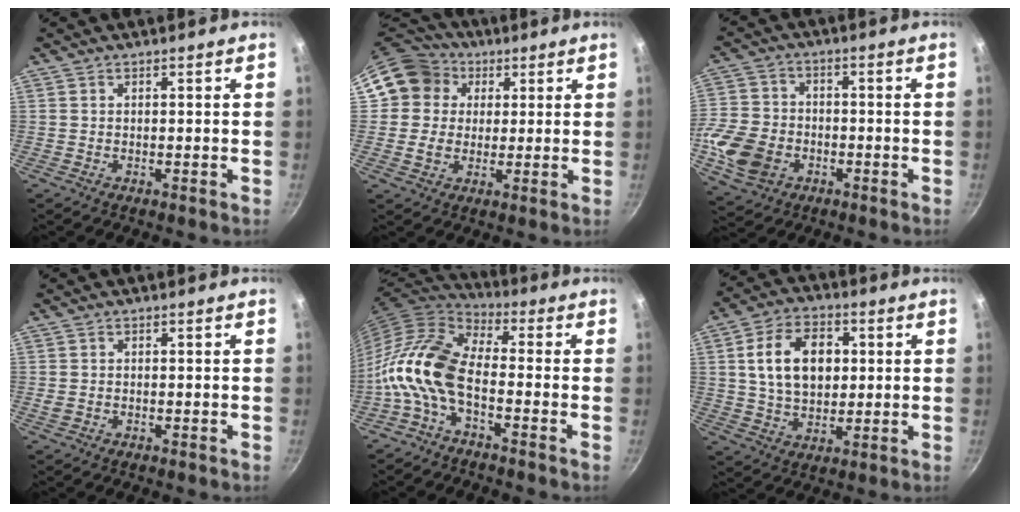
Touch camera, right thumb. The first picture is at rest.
{"total": 11.0, "force": [3.4, 10.0, 3.4], "torque": [-0.032, 0.010, 0.046]}
{"total": 13.2, "force": [-4.2, 10.0, 7.4], "torque": [-0.142, 0.021, -0.083]}
{"total": 1.1, "force": [-0.3, 0.8, 0.7], "torque": [-0.016, 0.002, -0.003]}
{"total": 12.9, "force": [-3.8, 6.5, 10.5], "torque": [-0.207, 0.043, -0.096]}
{"total": 13.4, "force": [2.4, 9.1, 9.5], "torque": [-0.138, 0.003, 0.039]}